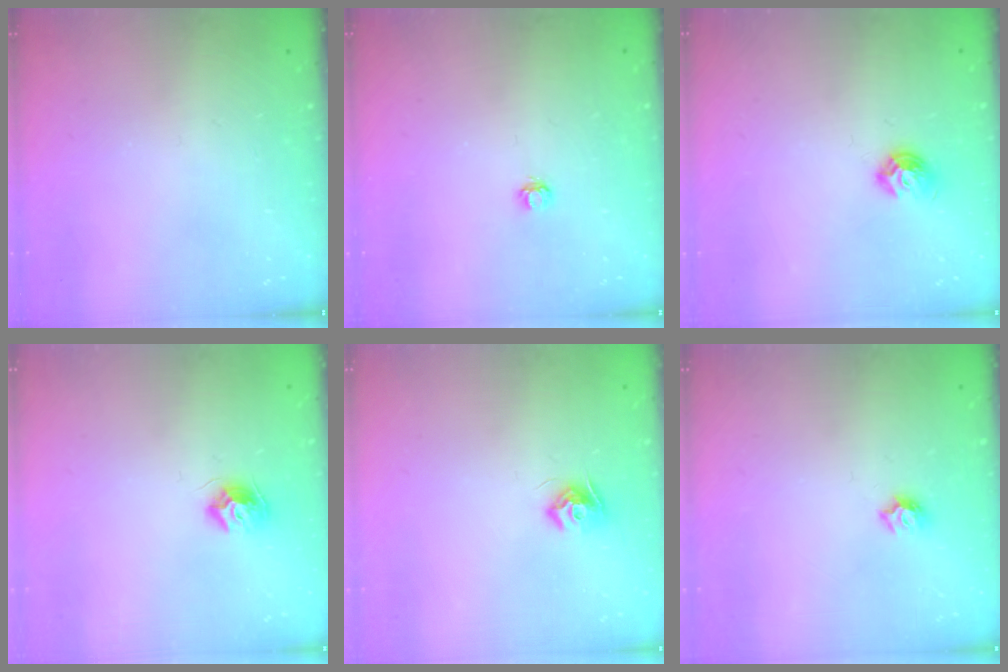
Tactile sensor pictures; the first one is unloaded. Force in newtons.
{"total": 3.2, "press": 3.2, "slide": 0.3}
{"total": 7.0, "press": 6.9, "slide": 0.7}
{"total": 8.1, "press": 8.1, "slide": 0.1}
{"total": 8.2, "press": 8.2, "slide": 0.1}
{"total": 5.7, "press": 5.6, "slide": 0.8}